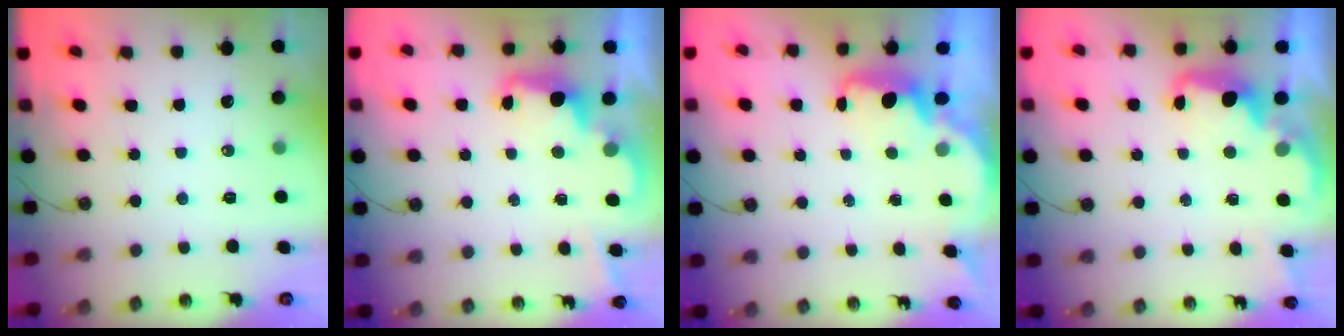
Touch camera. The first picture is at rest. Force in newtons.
{"total": 2.4, "press": 2.3, "slide": 0.5}
{"total": 2.3, "press": 2.2, "slide": 0.6}
{"total": 2.6, "press": 2.5, "slide": 0.7}